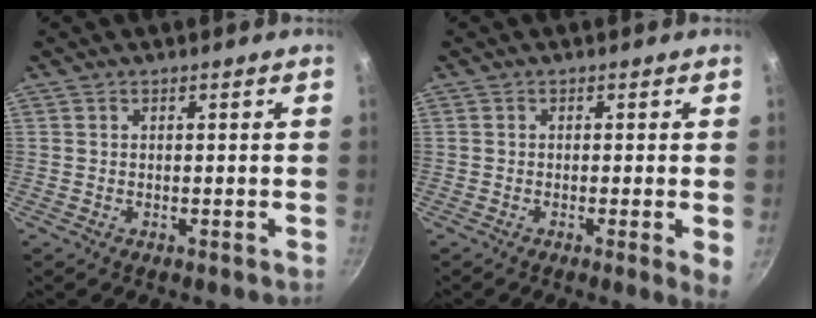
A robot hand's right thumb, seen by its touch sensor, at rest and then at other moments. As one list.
[{"total": 3.2, "force": [-0.4, 0.3, 3.1], "torque": [-0.041, -0.008, -0.009]}]